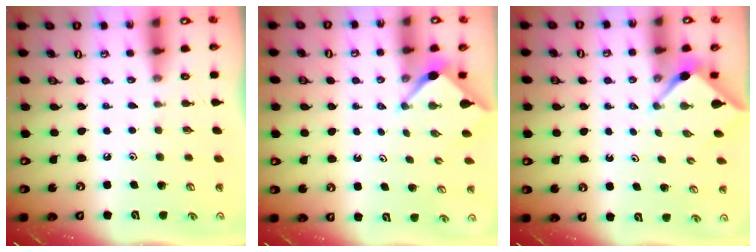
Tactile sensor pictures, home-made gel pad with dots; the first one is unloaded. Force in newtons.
{"total": 2.6, "press": 2.6, "slide": 0.3}
{"total": 3.1, "press": 3.1, "slide": 0.3}